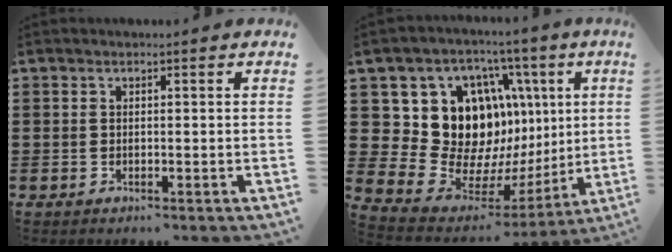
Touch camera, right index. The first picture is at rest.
{"total": 16.0, "force": [4.6, 13.0, 8.2], "torque": [-0.166, -0.051, 0.097]}